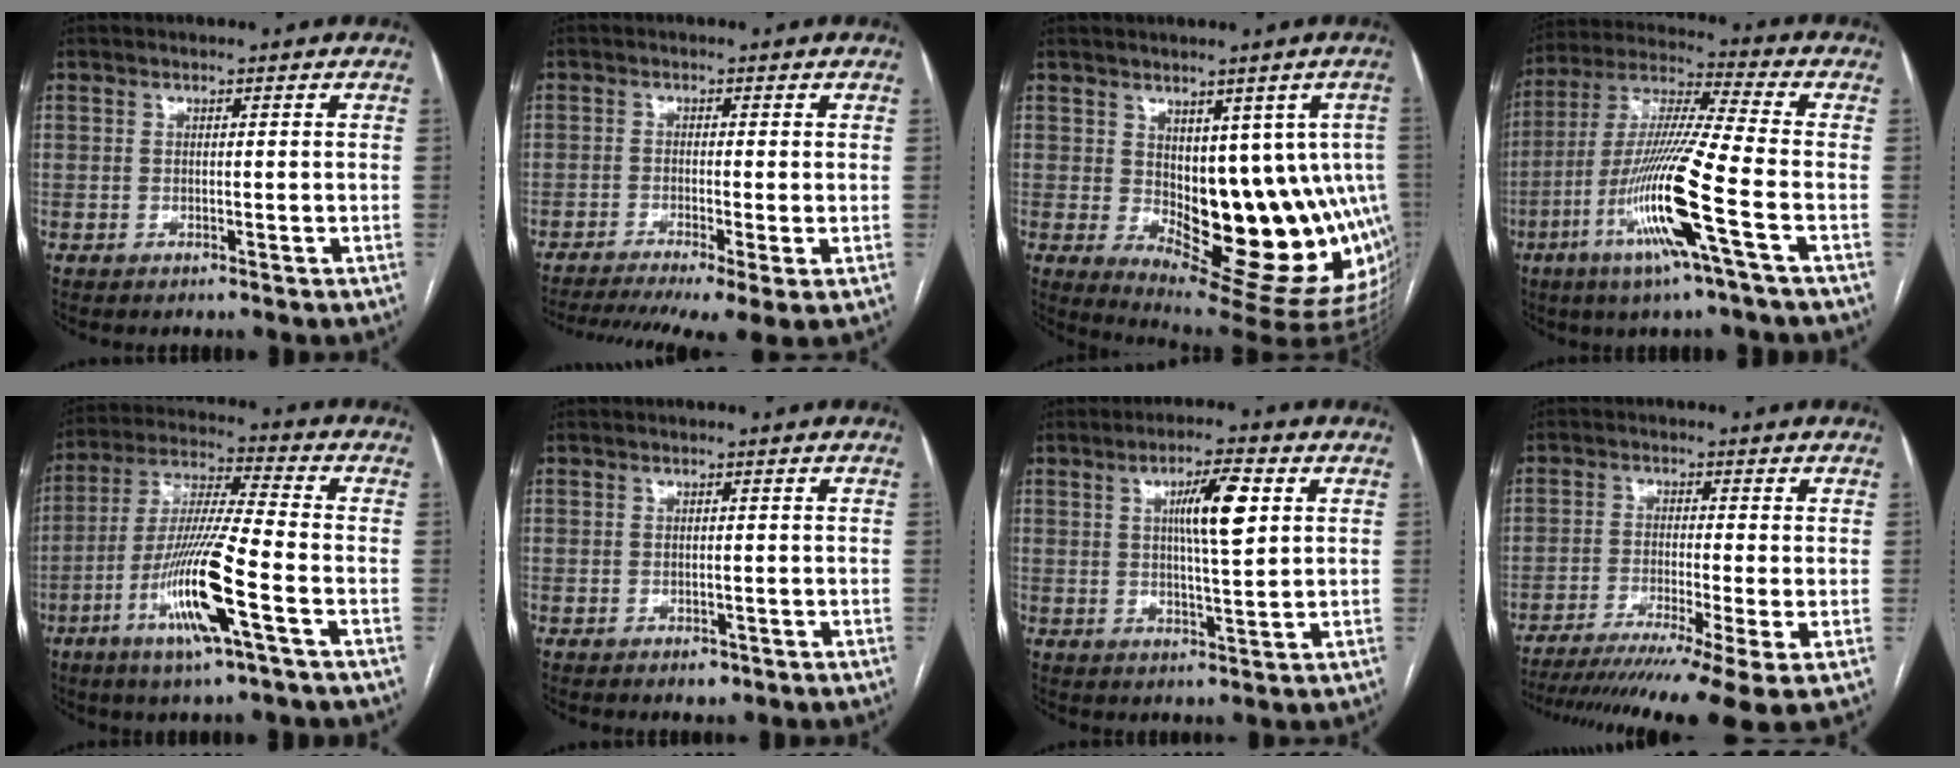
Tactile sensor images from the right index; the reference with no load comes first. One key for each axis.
{"total": 11.6, "fx": -7.8, "fy": 1.6, "fz": 8.4, "tx": -0.142, "ty": -0.014, "tz": -0.121}
{"total": 18.1, "fx": -1.7, "fy": 7.2, "fz": 16.5, "tx": -0.140, "ty": 0.009, "tz": 0.000}
{"total": 16.2, "fx": -6.0, "fy": -1.0, "fz": 15.1, "tx": -0.305, "ty": -0.017, "tz": -0.119}
{"total": 14.6, "fx": -5.7, "fy": 0.1, "fz": 13.4, "tx": -0.269, "ty": -0.014, "tz": -0.109}
{"total": 1.4, "fx": -0.8, "fy": 1.0, "fz": 0.6, "tx": -0.007, "ty": 0.002, "tz": -0.004}
{"total": 7.7, "fx": 2.3, "fy": 0.9, "fz": 7.3, "tx": -0.126, "ty": 0.005, "tz": 0.039}
{"total": 15.5, "fx": -11.4, "fy": -0.7, "fz": 10.4, "tx": -0.138, "ty": -0.034, "tz": -0.178}